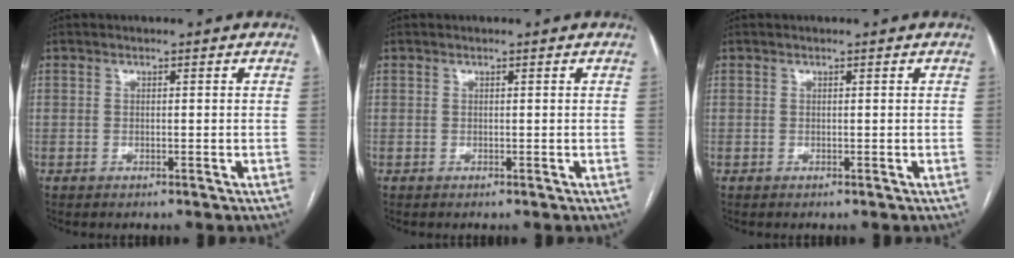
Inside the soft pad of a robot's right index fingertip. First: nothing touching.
{"total": 0.0}
{"total": 0.0}